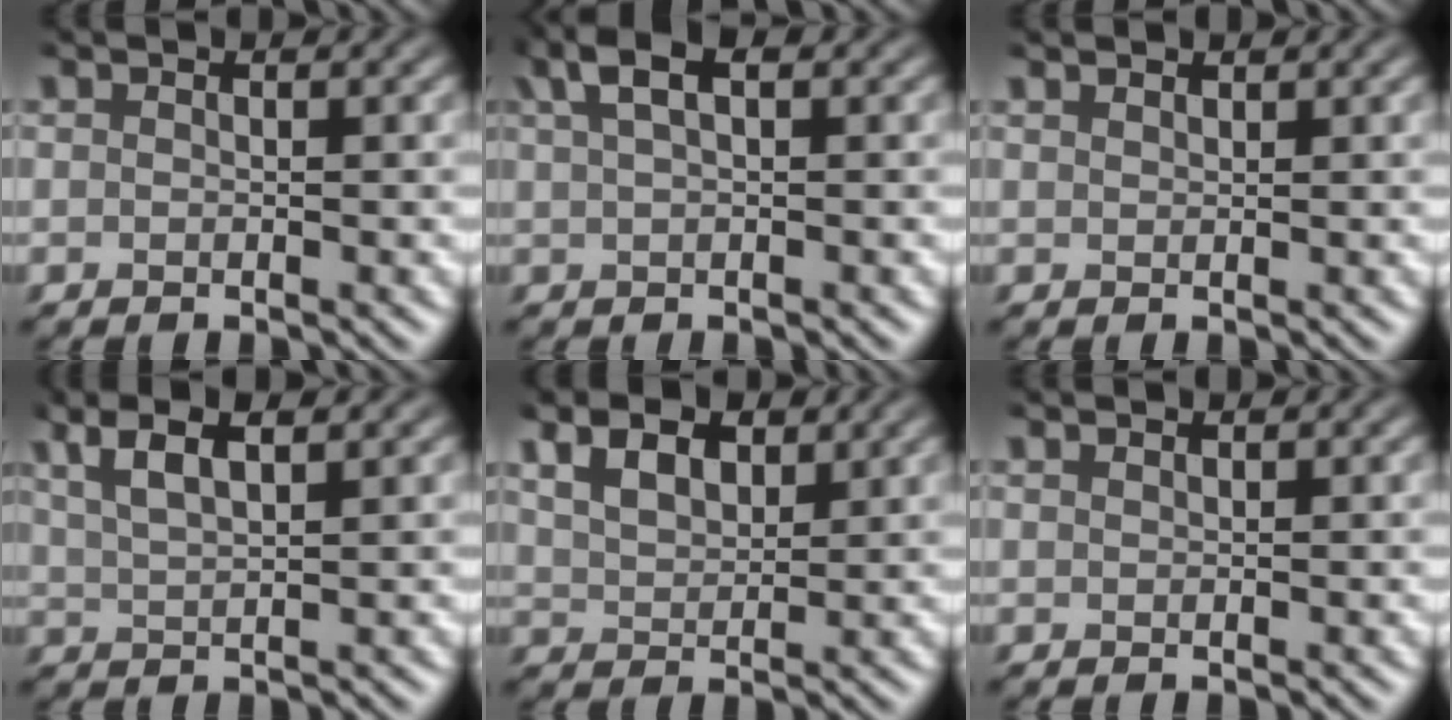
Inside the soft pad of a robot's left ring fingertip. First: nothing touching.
{"total": 4.0, "force": [2.0, 1.6, 3.0], "torque": [-0.060, 0.017, 0.034]}
{"total": 1.0, "force": [1.0, 0.1, 0.2], "torque": [-0.010, 0.003, 0.020]}
{"total": 4.0, "force": [2.3, 1.1, 3.1], "torque": [-0.066, 0.012, 0.047]}
{"total": 4.3, "force": [2.3, 2.2, 3.0], "torque": [-0.066, 0.009, 0.040]}
{"total": 0.6, "force": [0.6, 0.0, 0.1], "torque": [-0.006, 0.002, 0.012]}